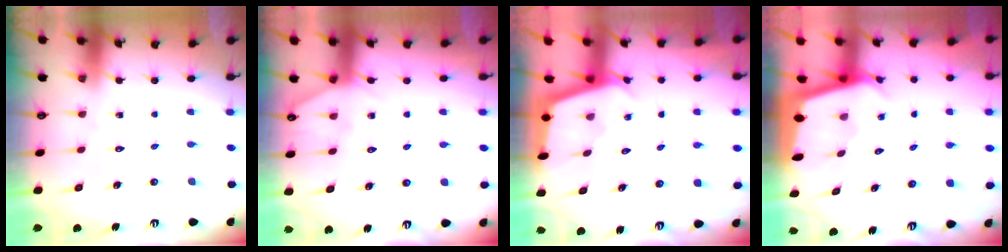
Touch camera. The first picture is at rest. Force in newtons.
{"total": 3.3, "press": 3.3, "slide": 0.6}
{"total": 2.1, "press": 2.1, "slide": 0.2}
{"total": 2.3, "press": 2.3, "slide": 0.1}